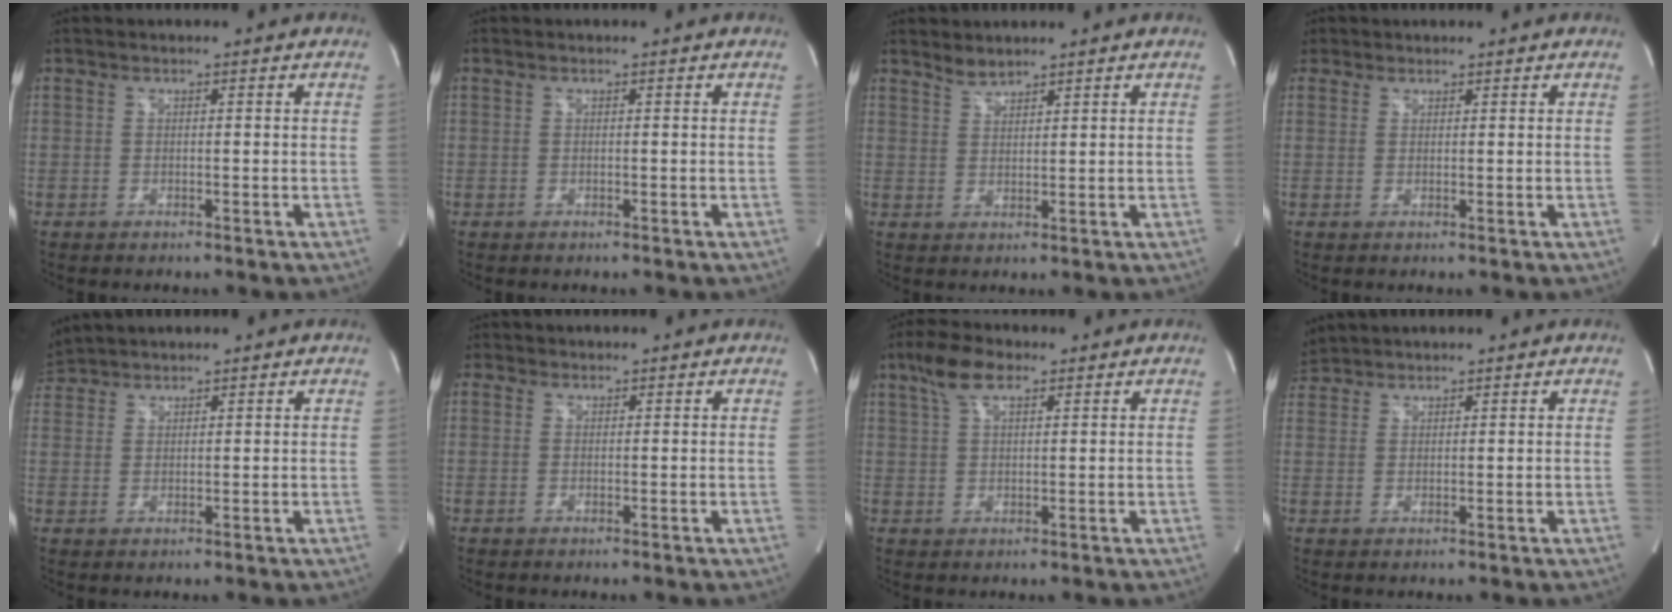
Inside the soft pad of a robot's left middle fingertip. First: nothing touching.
{"total": 0.0}
{"total": 2.1, "force": [2.1, 0.3, 0.3], "torque": [-0.004, 0.003, 0.042]}
{"total": 2.6, "force": [1.6, 2.1, 0.1], "torque": [0.005, 0.012, 0.026]}
{"total": 4.0, "force": [3.9, 1.0, 0.2], "torque": [-0.013, 0.027, 0.078]}
{"total": 1.4, "force": [0.7, 1.3, 0.1], "torque": [0.008, 0.007, 0.007]}
{"total": 5.9, "force": [3.6, 2.2, 4.1], "torque": [-0.091, 0.022, 0.069]}
{"total": 3.8, "force": [3.6, 1.2, 0.1], "torque": [-0.010, 0.022, 0.072]}